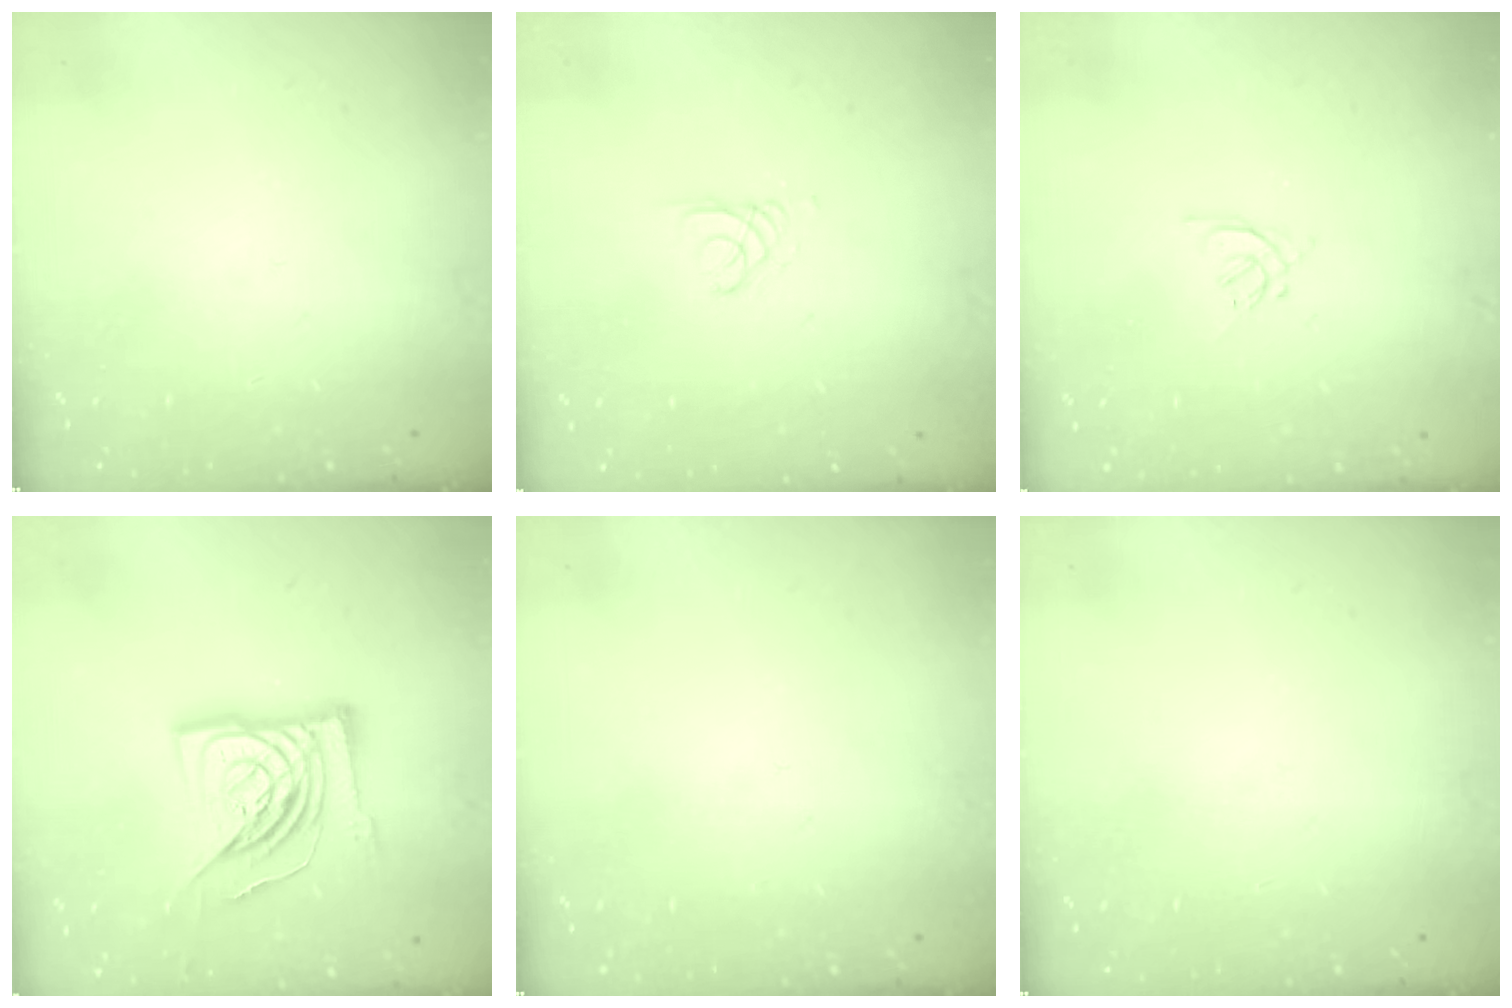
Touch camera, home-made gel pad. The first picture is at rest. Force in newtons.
{"total": 1.1, "press": 1.1, "slide": 0.1}
{"total": 2.0, "press": 1.9, "slide": 0.5}
{"total": 18.6, "press": 18.5, "slide": 2.2}
{"total": 0.0}
{"total": 0.0}